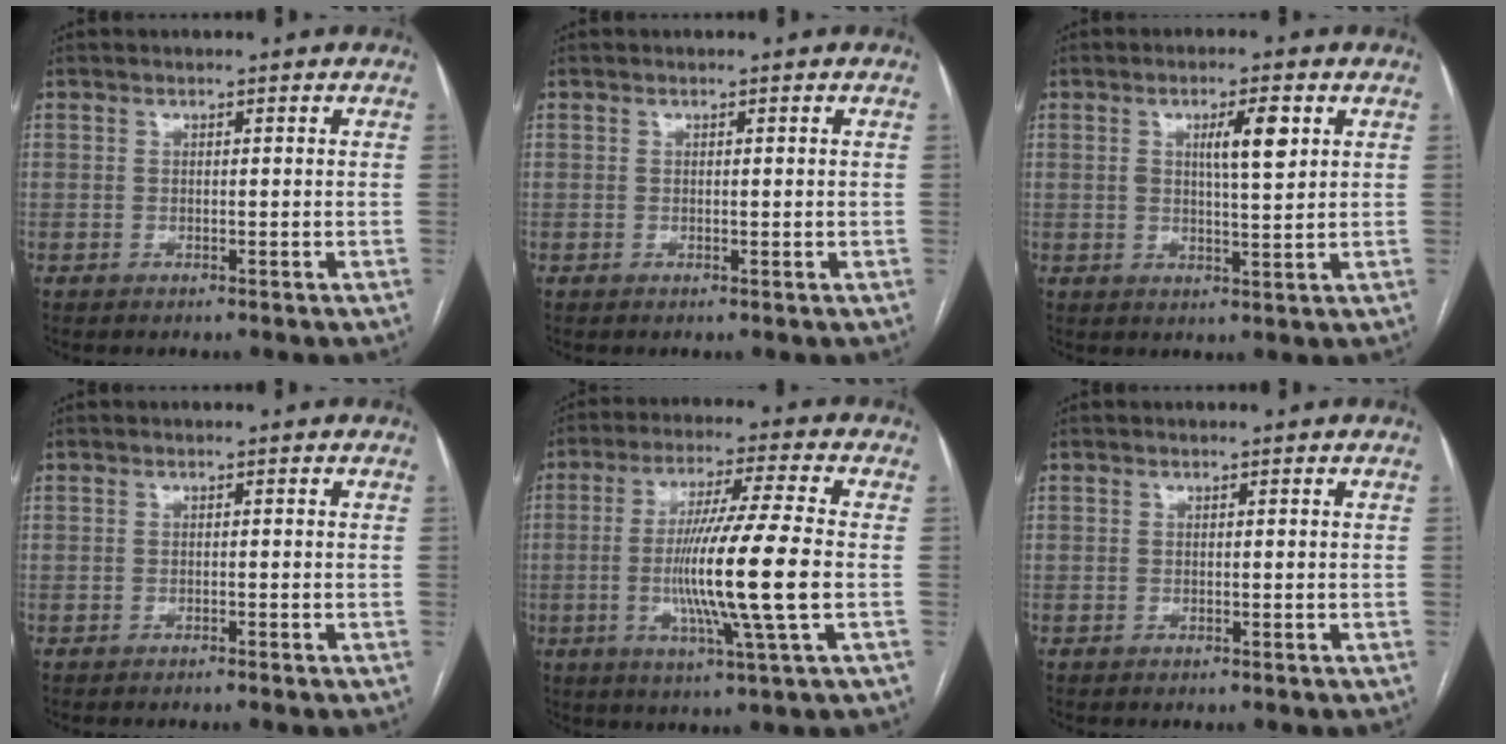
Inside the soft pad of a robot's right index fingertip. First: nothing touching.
{"total": 0.0}
{"total": 5.4, "force": [1.8, 0.7, 5.0], "torque": [-0.086, 0.005, 0.031]}
{"total": 0.7, "force": [-0.6, -0.2, 0.4], "torque": [-0.007, 0.002, -0.011]}
{"total": 14.1, "force": [-1.9, -1.1, 13.9], "torque": [-0.261, -0.014, -0.041]}
{"total": 0.0}